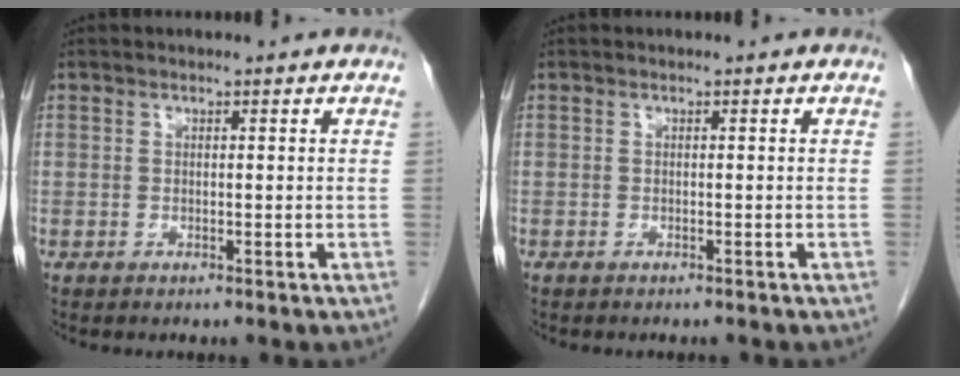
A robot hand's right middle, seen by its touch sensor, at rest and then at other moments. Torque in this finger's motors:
{"motor_torque": [-0.09, 0.11, 0.02, 0.00]}